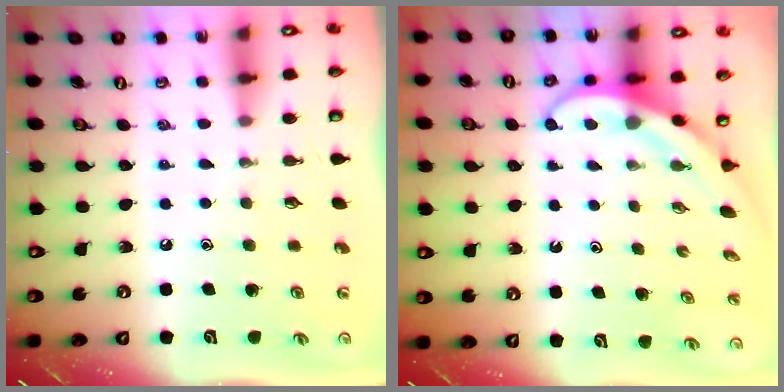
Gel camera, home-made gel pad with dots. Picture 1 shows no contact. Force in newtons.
{"total": 3.9, "press": 3.9, "slide": 0.3}